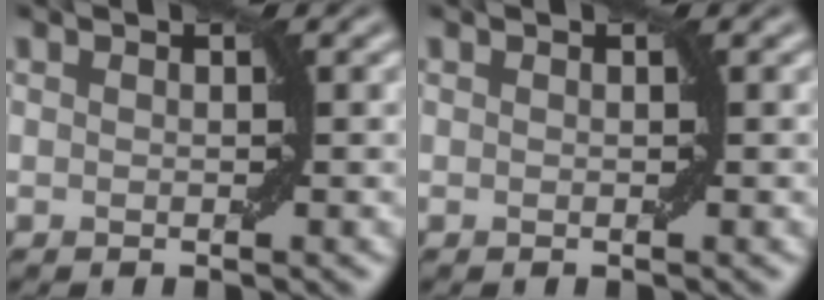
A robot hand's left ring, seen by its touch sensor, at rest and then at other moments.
{"total": 0.0}